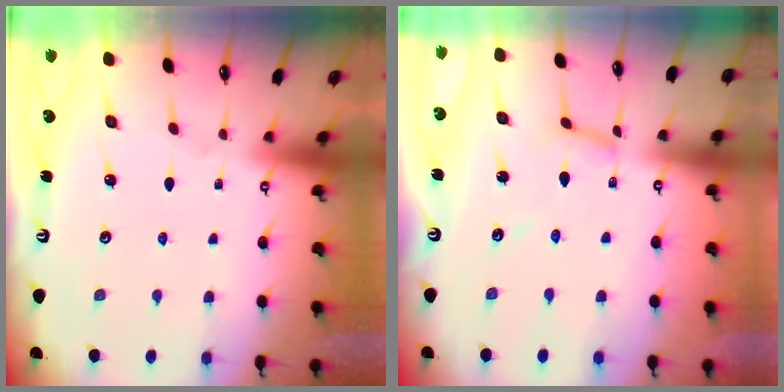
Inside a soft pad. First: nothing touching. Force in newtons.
{"total": 5.5, "press": 5.5, "slide": 0.3}